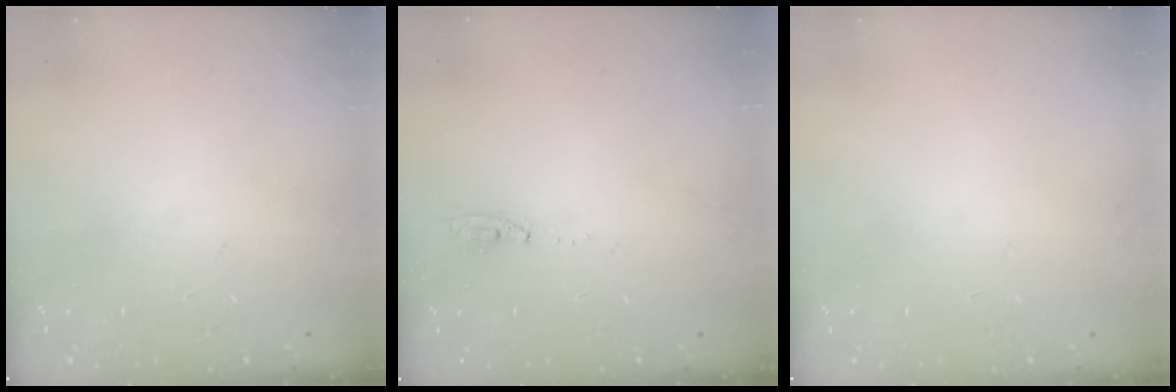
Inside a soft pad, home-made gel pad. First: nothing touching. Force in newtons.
{"total": 3.4, "press": 2.9, "slide": 1.7}
{"total": 0.0}